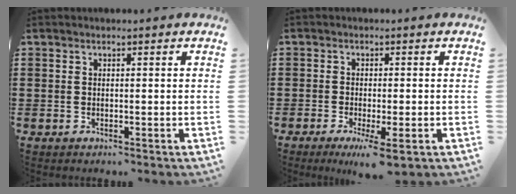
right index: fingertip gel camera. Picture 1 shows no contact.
{"total": 2.9, "force": [-1.8, 0.2, 2.3], "torque": [-0.045, -0.008, -0.031]}